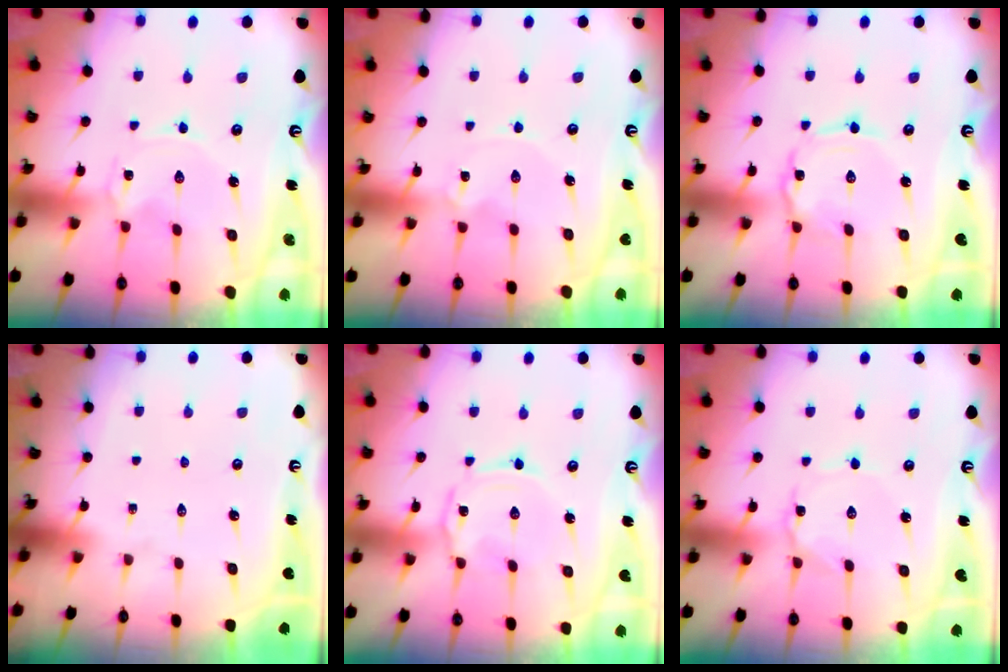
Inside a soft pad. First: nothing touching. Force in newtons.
{"total": 0.0}
{"total": 1.6, "press": 1.5, "slide": 0.2}
{"total": 0.0}
{"total": 2.0, "press": 2.0, "slide": 0.3}
{"total": 1.8, "press": 1.7, "slide": 0.2}